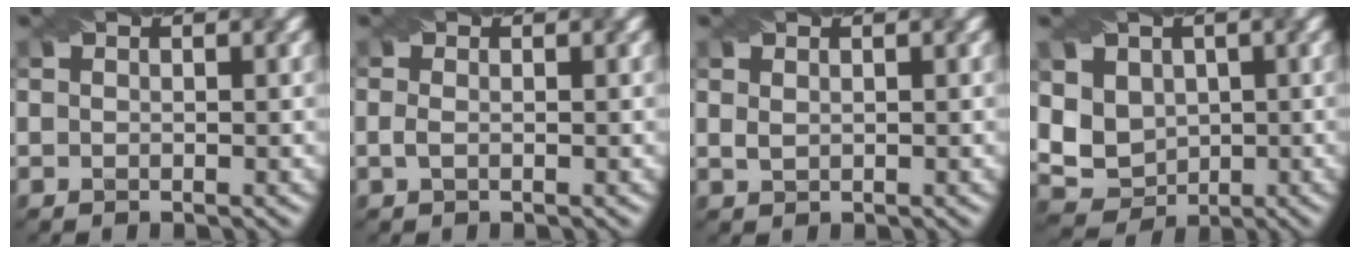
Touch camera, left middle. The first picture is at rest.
{"total": 0.8, "force": [-0.2, 0.4, 0.7], "torque": [-0.023, 0.004, -0.005]}
{"total": 0.8, "force": [0.4, 0.5, 0.6], "torque": [-0.015, 0.003, 0.011]}
{"total": 5.1, "force": [1.4, 4.4, 2.3], "torque": [-0.055, 0.013, 0.024]}